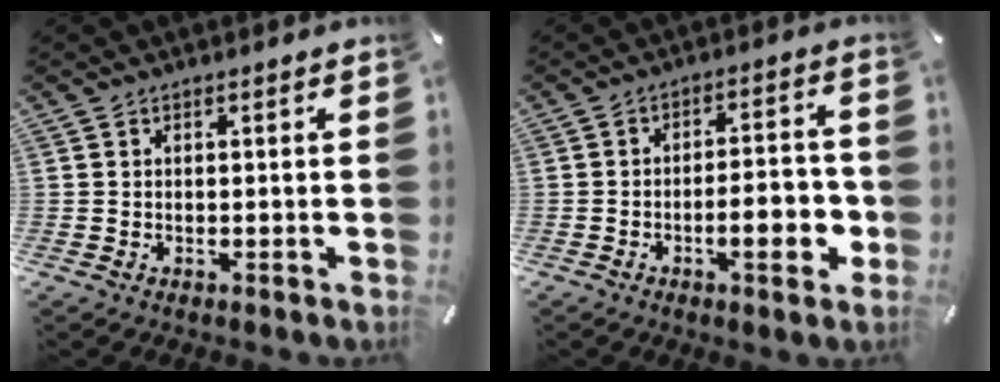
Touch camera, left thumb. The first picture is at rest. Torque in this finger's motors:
{"motor_torque": [0.72, 2.95, 1.22, 0.30, 0.32]}